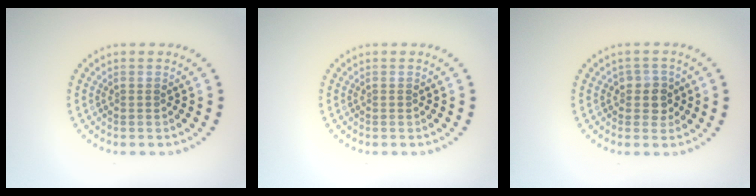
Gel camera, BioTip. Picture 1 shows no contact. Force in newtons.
{"total": 0.0}
{"total": 1.8, "press": 1.7, "slide": 0.8}